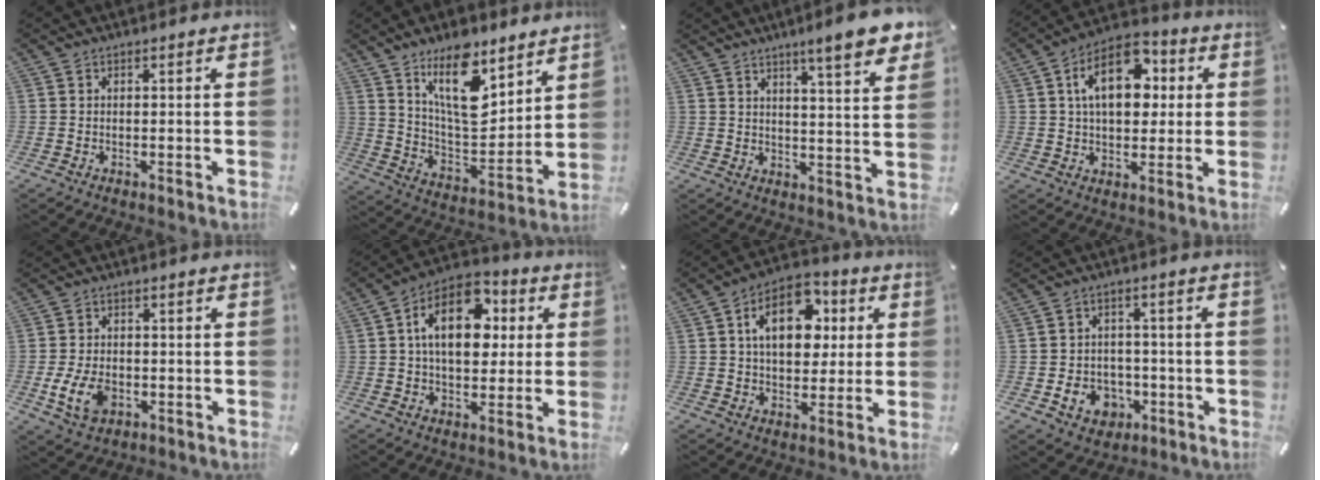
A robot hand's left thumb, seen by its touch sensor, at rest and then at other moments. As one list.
[{"total": 17.5, "force": [10.7, 8.3, 11.0], "torque": [-0.191, -0.055, 0.188]}, {"total": 9.5, "force": [7.0, 1.0, 6.4], "torque": [-0.092, -0.046, 0.113]}, {"total": 14.4, "force": [3.9, 9.3, 10.2], "torque": [-0.163, 0.005, 0.065]}, {"total": 8.1, "force": [-2.2, 5.5, 5.5], "torque": [-0.118, 0.002, -0.041]}, {"total": 15.8, "force": [3.7, 10.5, 11.2], "torque": [-0.187, -0.001, 0.064]}, {"total": 14.4, "force": [4.0, 9.8, 9.8], "torque": [-0.145, 0.004, 0.070]}, {"total": 8.2, "force": [-2.5, 6.9, 3.5], "torque": [-0.065, 0.018, -0.043]}]